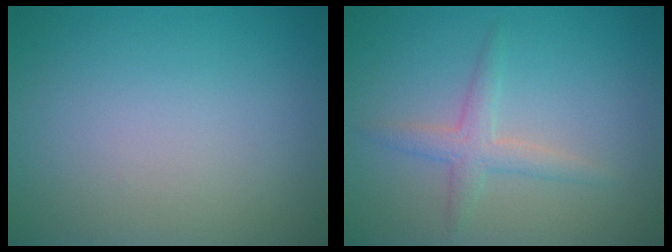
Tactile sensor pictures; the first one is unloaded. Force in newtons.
{"total": 2.3, "press": 2.3, "slide": 0.1}